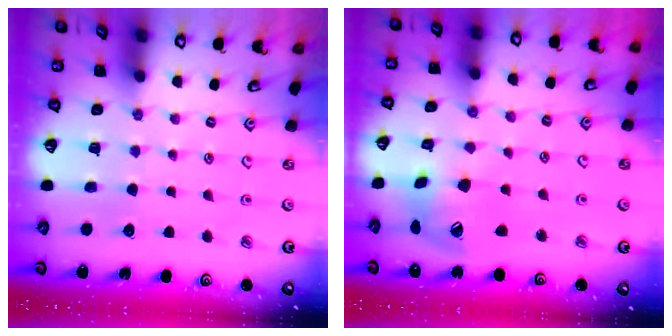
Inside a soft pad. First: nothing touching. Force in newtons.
{"total": 13.7, "press": 13.6, "slide": 1.6}